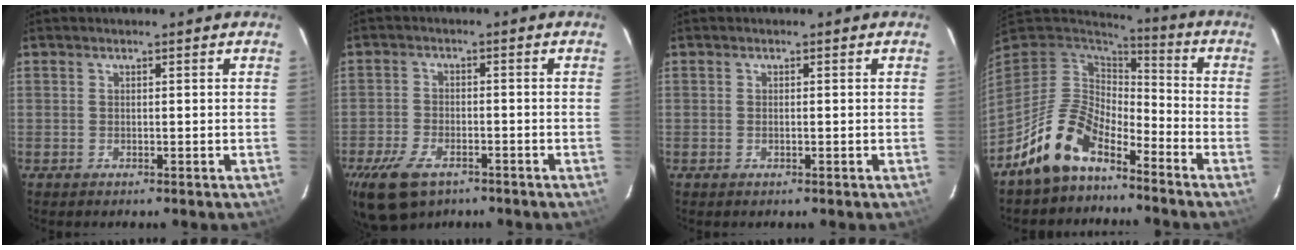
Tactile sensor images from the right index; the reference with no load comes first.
{"total": 10.2, "force": [-6.4, 5.5, 5.7], "torque": [-0.144, -0.017, -0.114]}
{"total": 0.6, "force": [-0.1, 0.1, 0.5], "torque": [-0.011, 0.002, -0.003]}
{"total": 12.4, "force": [-8.8, 5.6, 6.8], "torque": [-0.140, 0.012, -0.165]}